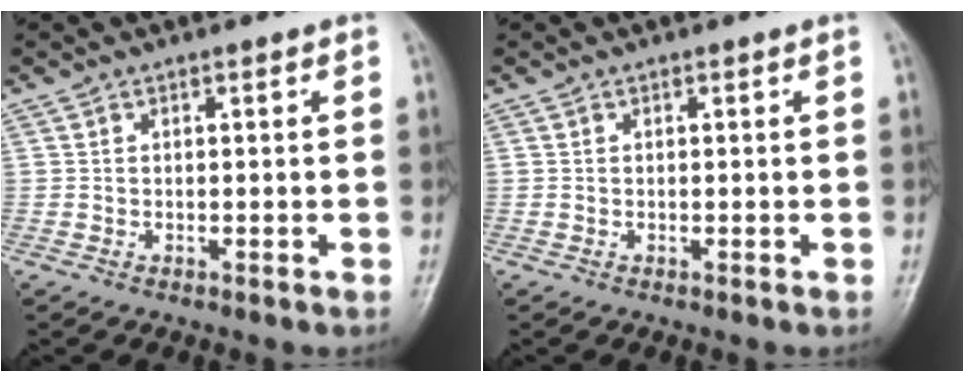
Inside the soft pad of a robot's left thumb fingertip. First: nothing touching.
{"total": 0.0}